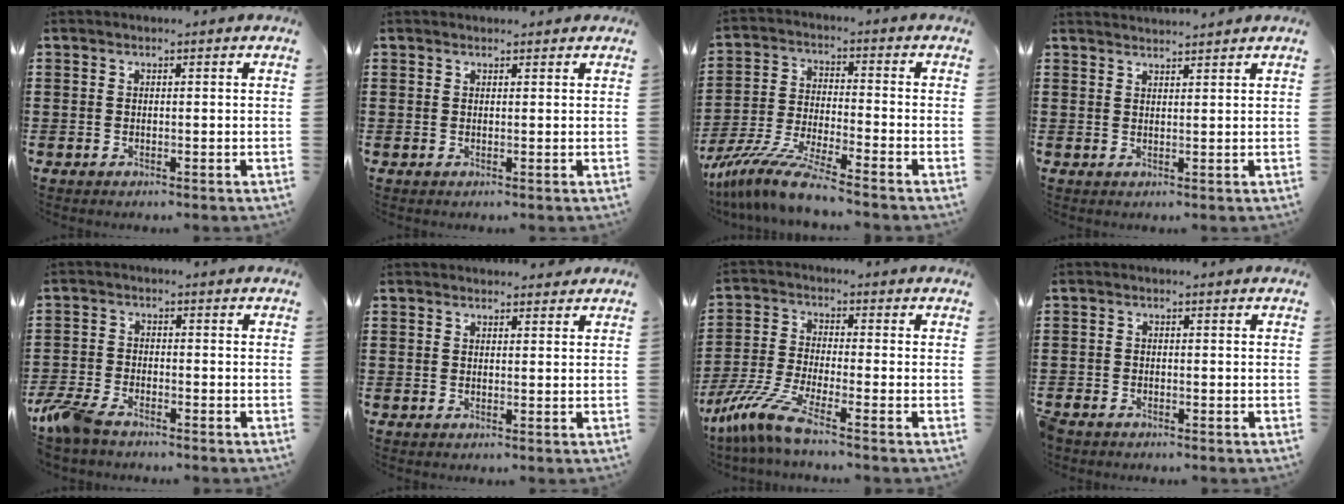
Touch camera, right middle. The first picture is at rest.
{"total": 0.8, "force": [0.7, 0.5, 0.0], "torque": [0.006, -0.001, 0.011]}
{"total": 9.1, "force": [-8.1, 0.0, 4.1], "torque": [-0.088, -0.004, -0.160]}
{"total": 1.8, "force": [1.8, -0.2, 0.1], "torque": [-0.005, 0.003, 0.035]}
{"total": 5.0, "force": [-4.1, 1.5, 2.5], "torque": [-0.081, -0.008, -0.089]}
{"total": 1.3, "force": [1.2, 0.6, 0.1], "torque": [0.004, 0.001, 0.021]}
{"total": 7.8, "force": [-5.8, 0.8, 5.2], "torque": [-0.132, -0.020, -0.119]}
{"total": 1.2, "force": [-1.2, 0.4, 0.2], "torque": [-0.016, -0.003, -0.026]}